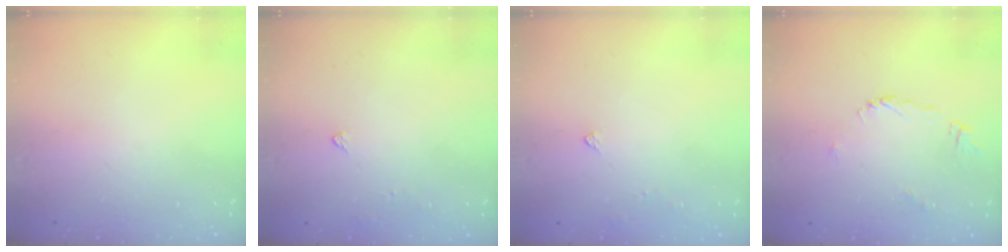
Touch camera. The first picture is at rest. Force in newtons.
{"total": 2.9, "press": 2.8, "slide": 0.8}
{"total": 2.9, "press": 2.8, "slide": 0.8}
{"total": 4.6, "press": 4.6, "slide": 0.4}